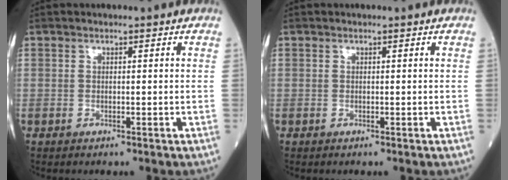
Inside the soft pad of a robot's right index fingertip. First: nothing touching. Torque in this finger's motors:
{"motor_torque": [0.00, 0.00, -0.01, 0.00]}